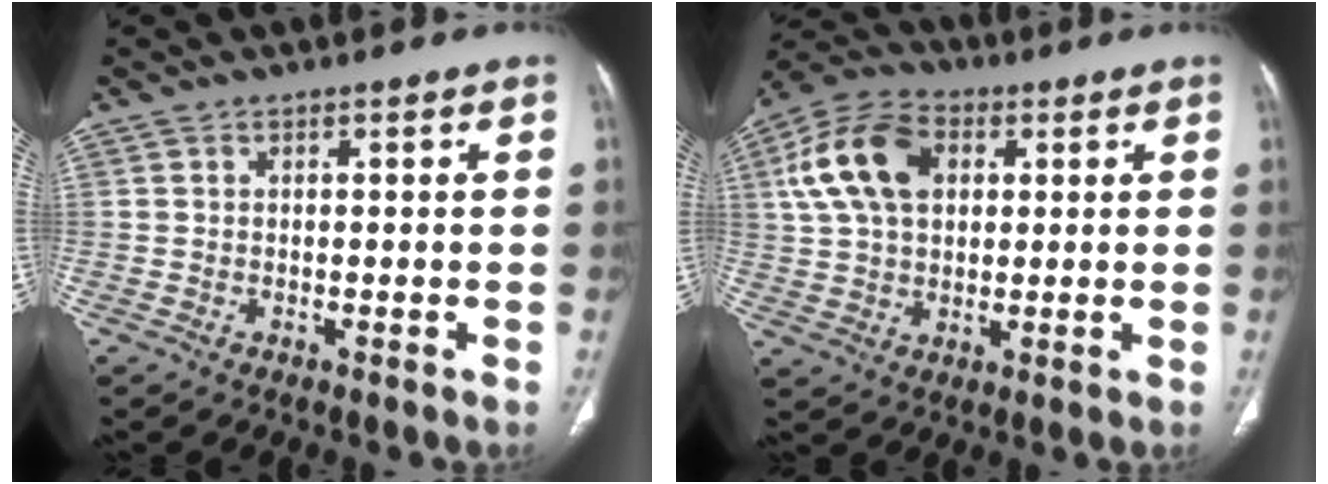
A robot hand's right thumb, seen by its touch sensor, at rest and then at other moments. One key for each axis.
{"total": 14.3, "fx": 3.8, "fy": 9.5, "fz": 10.0, "tx": -0.180, "ty": 0.015, "tz": 0.065}